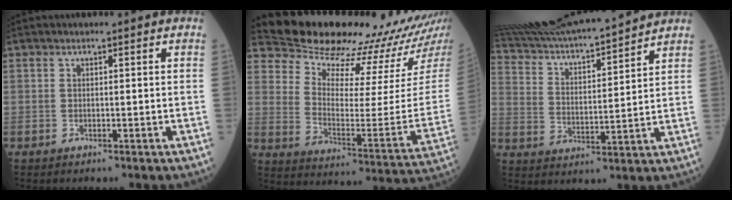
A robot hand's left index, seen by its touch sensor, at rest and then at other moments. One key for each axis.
{"total": 20.2, "fx": 19.6, "fy": 0.1, "fz": 5.0, "tx": -0.101, "ty": -0.120, "tz": 0.266}
{"total": 19.9, "fx": 18.7, "fy": 0.5, "fz": 6.7, "tx": -0.129, "ty": 0.003, "tz": 0.303}